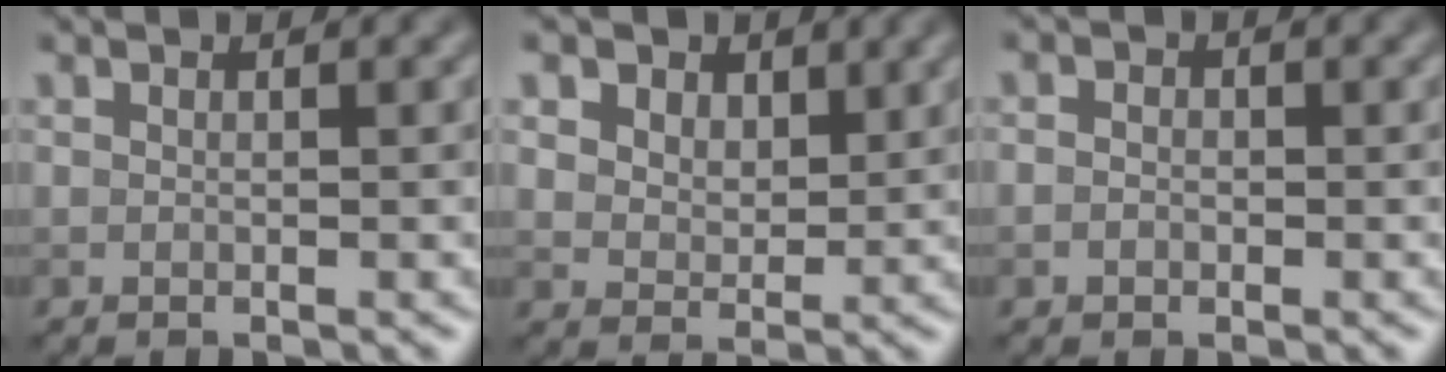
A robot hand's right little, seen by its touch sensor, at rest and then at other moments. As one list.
[{"total": 7.0, "force": [4.4, 4.6, 3.1], "torque": [-0.078, 0.001, 0.075]}, {"total": 1.0, "force": [-0.3, 0.8, 0.4], "torque": [-0.004, -0.002, -0.010]}]